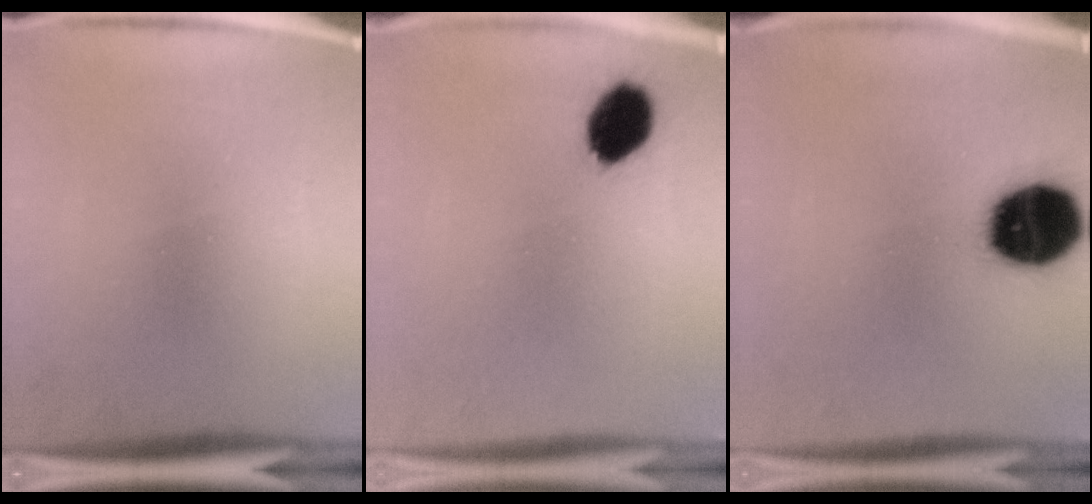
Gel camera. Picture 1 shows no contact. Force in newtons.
{"total": 8.9}
{"total": 19.5}